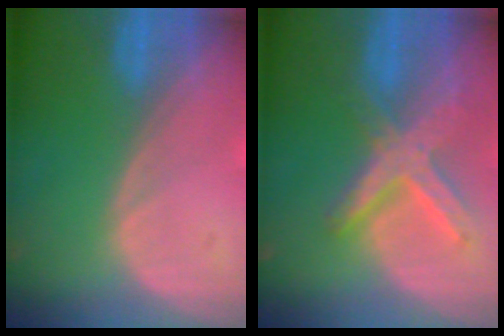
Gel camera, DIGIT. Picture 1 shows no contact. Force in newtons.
{"total": 8.2, "press": 7.1, "slide": 4.1}